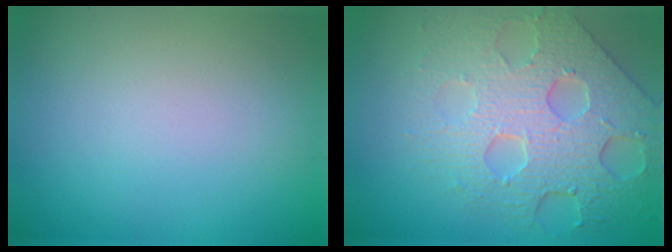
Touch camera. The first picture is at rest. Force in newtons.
{"total": 7.7, "press": 5.7, "slide": 5.2}